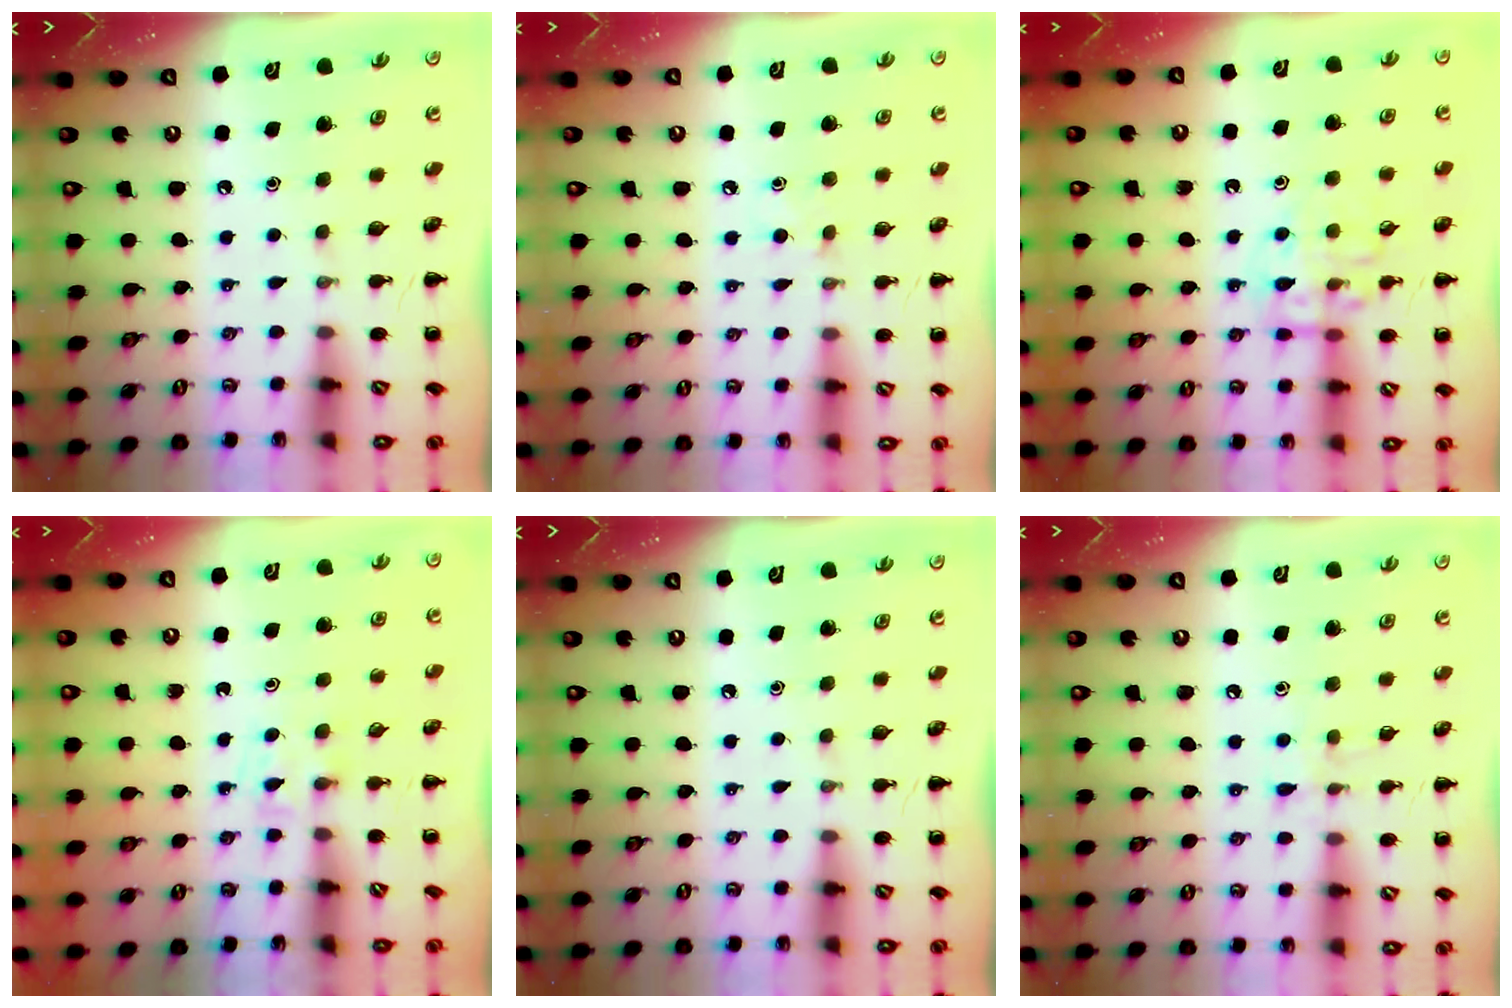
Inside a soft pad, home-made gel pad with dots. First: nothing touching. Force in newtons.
{"total": 3.6, "press": 3.4, "slide": 1.1}
{"total": 11.3, "press": 11.2, "slide": 0.9}
{"total": 2.8, "press": 2.5, "slide": 1.1}
{"total": 0.0}
{"total": 5.5, "press": 5.3, "slide": 1.5}